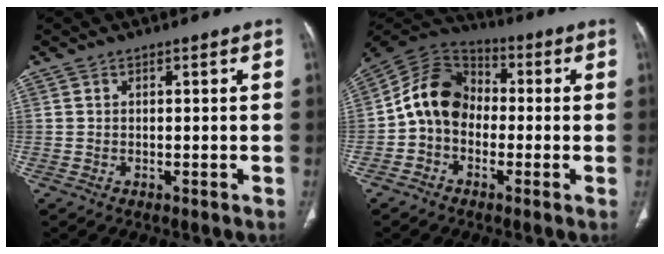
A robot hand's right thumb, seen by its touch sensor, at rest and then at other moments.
{"total": 11.6, "force": [-1.4, 9.1, 7.0], "torque": [-0.115, 0.039, -0.043]}